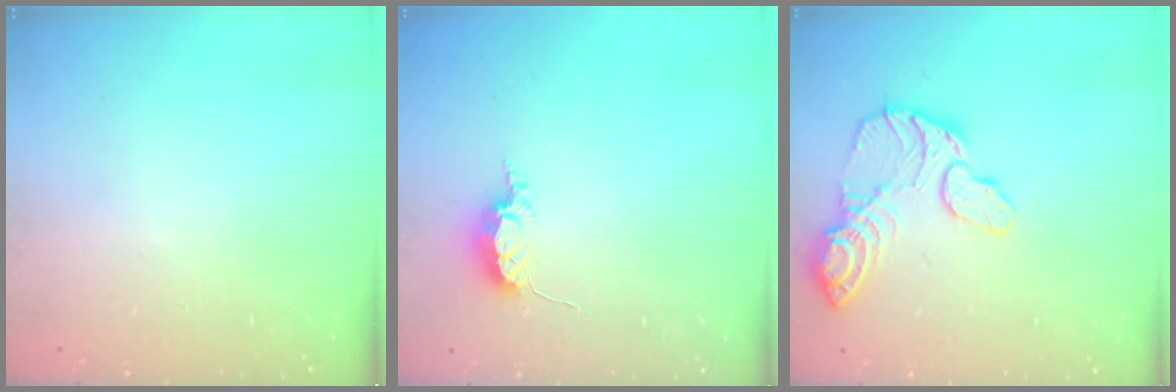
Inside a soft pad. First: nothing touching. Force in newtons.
{"total": 5.5, "press": 5.5, "slide": 0.3}
{"total": 13.3, "press": 13.2, "slide": 1.2}